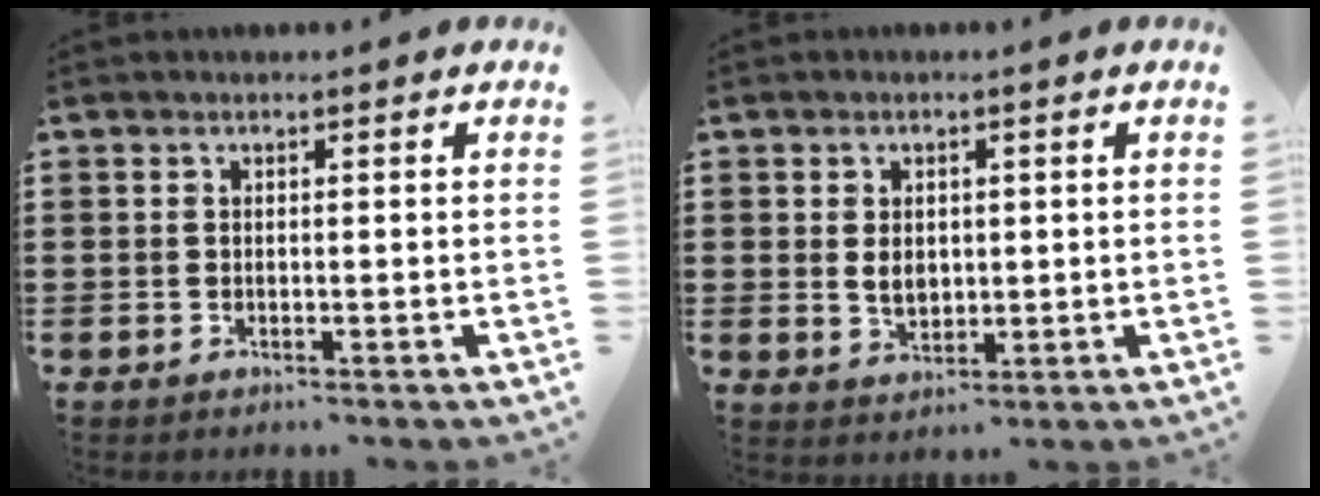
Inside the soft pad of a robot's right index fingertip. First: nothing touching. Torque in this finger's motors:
{"motor_torque": [0.57, -0.35, 0.28, 0.09]}